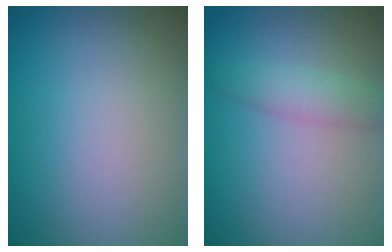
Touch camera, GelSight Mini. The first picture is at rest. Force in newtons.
{"total": 2.2, "press": 2.2, "slide": 0.0}